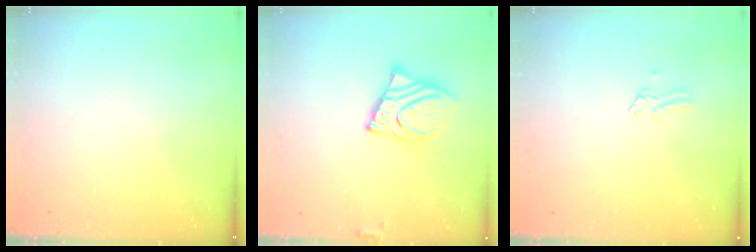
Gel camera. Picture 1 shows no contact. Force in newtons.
{"total": 12.3, "press": 12.0, "slide": 2.6}
{"total": 0.0}